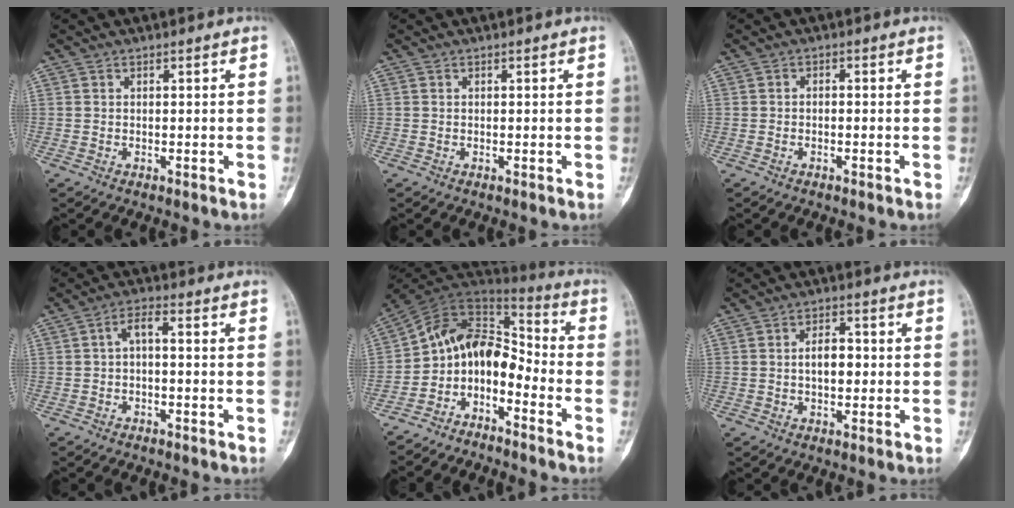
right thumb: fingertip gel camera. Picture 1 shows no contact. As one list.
[{"total": 0.0}, {"total": 0.6, "force": [-0.4, 0.3, 0.3], "torque": [-0.003, 0.011, -0.008]}, {"total": 3.3, "force": [-0.4, 1.4, 3.0], "torque": [-0.050, 0.022, -0.013]}, {"total": 11.9, "force": [-5.4, 7.6, 7.3], "torque": [-0.087, 0.106, -0.108]}, {"total": 4.8, "force": [-0.1, 2.9, 3.8], "torque": [-0.051, 0.012, -0.005]}]